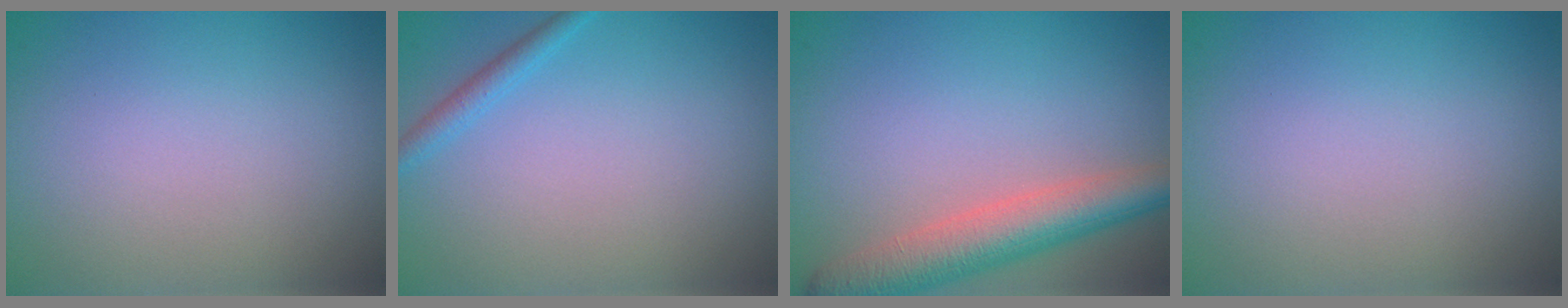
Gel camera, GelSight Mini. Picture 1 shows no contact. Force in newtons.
{"total": 1.4, "press": 1.4, "slide": 0.1}
{"total": 5.7, "press": 5.7, "slide": 0.4}
{"total": 0.0}